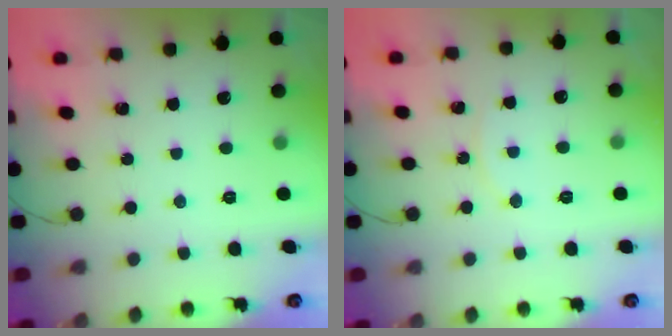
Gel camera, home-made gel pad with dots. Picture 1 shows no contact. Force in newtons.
{"total": 5.4, "press": 5.4, "slide": 0.1}